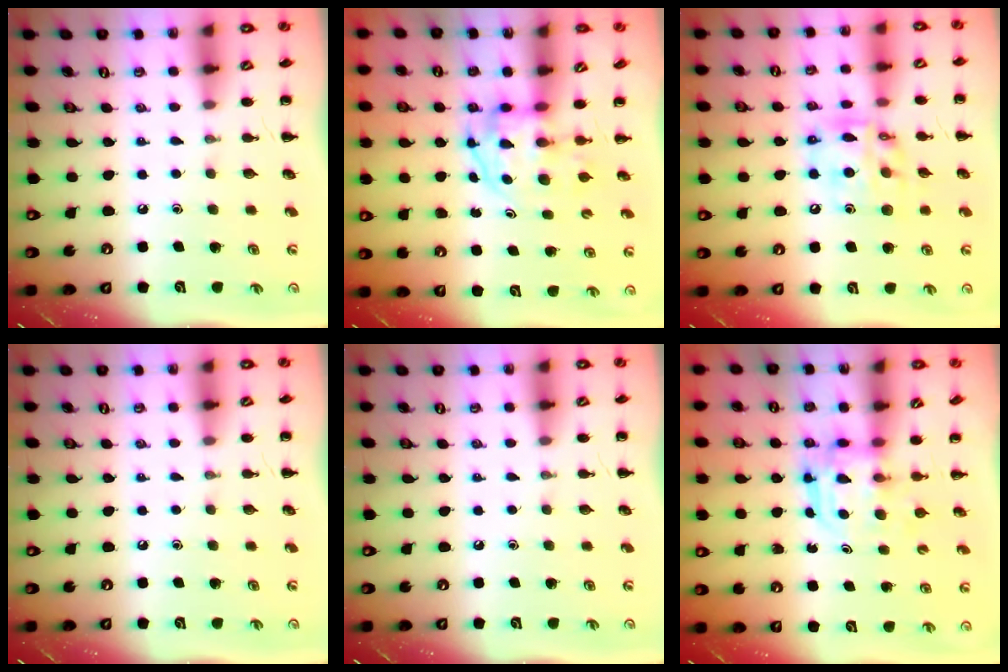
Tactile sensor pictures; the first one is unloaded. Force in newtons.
{"total": 3.3, "press": 3.3, "slide": 0.5}
{"total": 12.9, "press": 12.5, "slide": 3.0}
{"total": 0.0}
{"total": 0.0}
{"total": 3.1, "press": 3.1, "slide": 0.2}